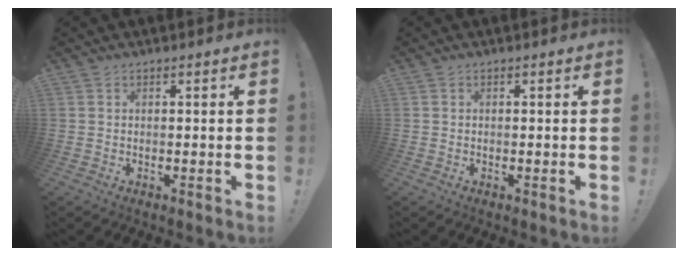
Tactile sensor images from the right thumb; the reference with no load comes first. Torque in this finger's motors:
{"motor_torque": [-0.03, -0.01, -0.03, 0.01, -0.08]}